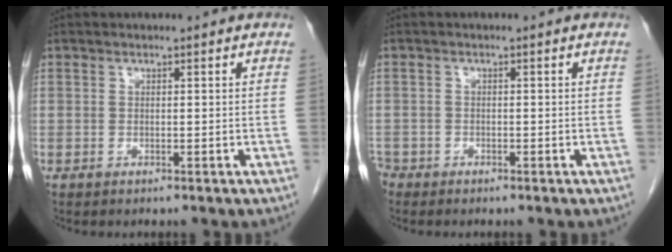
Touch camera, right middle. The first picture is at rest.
{"total": 2.3, "force": [-1.9, 1.2, 0.3], "torque": [-0.011, 0.000, -0.036]}